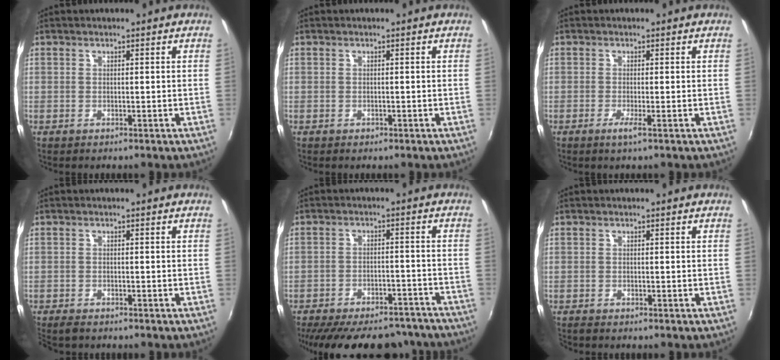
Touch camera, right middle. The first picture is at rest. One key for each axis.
{"total": 0.6, "fx": -0.4, "fy": 0.4, "fz": 0.1, "tx": -0.003, "ty": -0.004, "tz": -0.008}
{"total": 1.7, "fx": -0.9, "fy": -0.3, "fz": 1.4, "tx": -0.032, "ty": -0.007, "tz": -0.020}
{"total": 2.7, "fx": -2.5, "fy": 0.7, "fz": 0.9, "tx": -0.028, "ty": -0.014, "tz": -0.048}
{"total": 22.6, "fx": -19.3, "fy": 8.0, "fz": 8.7, "tx": -0.182, "ty": 0.010, "tz": -0.243}
{"total": 0.7, "fx": -0.7, "fy": 0.1, "fz": 0.1, "tx": -0.002, "ty": -0.005, "tz": -0.015}